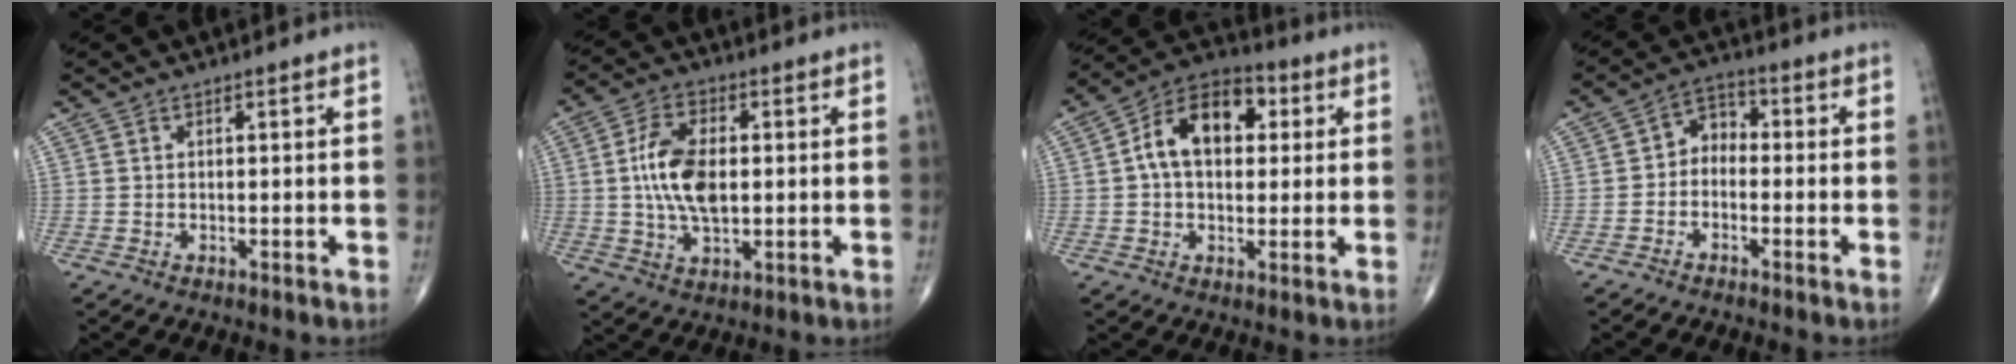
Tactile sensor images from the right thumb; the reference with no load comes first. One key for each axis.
{"total": 11.2, "fx": 0.6, "fy": 6.1, "fz": 9.4, "tx": -0.177, "ty": 0.003, "tz": 0.013}
{"total": 13.5, "fx": 2.6, "fy": 8.7, "fz": 10.0, "tx": -0.141, "ty": 0.025, "tz": 0.031}
{"total": 4.8, "fx": -1.1, "fy": 3.6, "fz": 3.0, "tx": -0.031, "ty": 0.028, "tz": -0.037}